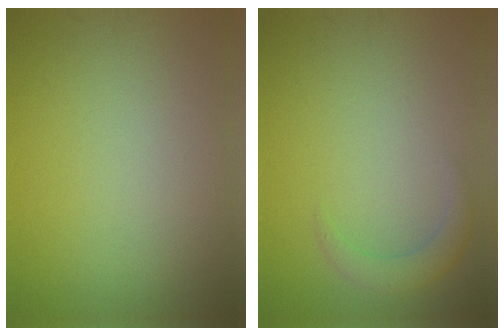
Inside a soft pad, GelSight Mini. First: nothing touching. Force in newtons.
{"total": 2.1, "press": 2.1, "slide": 0.2}